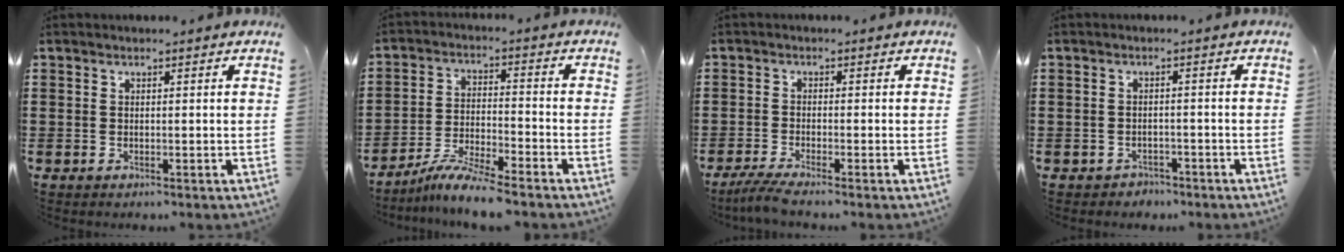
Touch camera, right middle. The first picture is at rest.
{"total": 6.9, "force": [-6.3, -0.1, 2.8], "torque": [-0.061, -0.010, -0.121]}
{"total": 2.8, "force": [-2.2, -0.2, 1.7], "torque": [-0.050, -0.012, -0.048]}
{"total": 1.4, "force": [-1.3, 0.5, -0.1], "torque": [-0.005, 0.002, -0.031]}